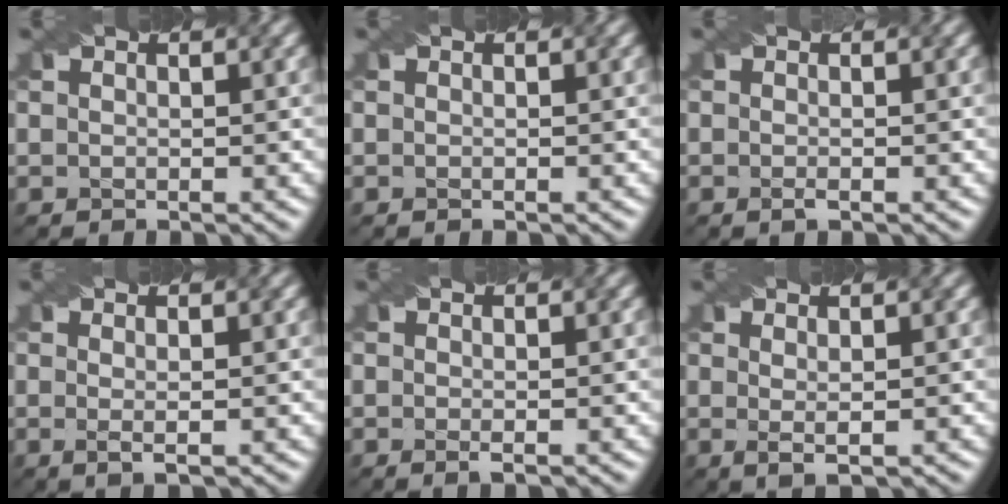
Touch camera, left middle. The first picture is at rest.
{"total": 0.0}
{"total": 0.8, "force": [-0.4, 0.1, 0.7], "torque": [-0.013, 0.000, -0.009]}
{"total": 1.3, "force": [0.0, 0.0, 1.3], "torque": [-0.022, -0.001, -0.002]}
{"total": 0.8, "force": [-0.3, 0.1, 0.7], "torque": [-0.013, -0.002, -0.005]}
{"total": 1.7, "force": [0.3, 0.2, 1.6], "torque": [-0.029, -0.005, 0.006]}